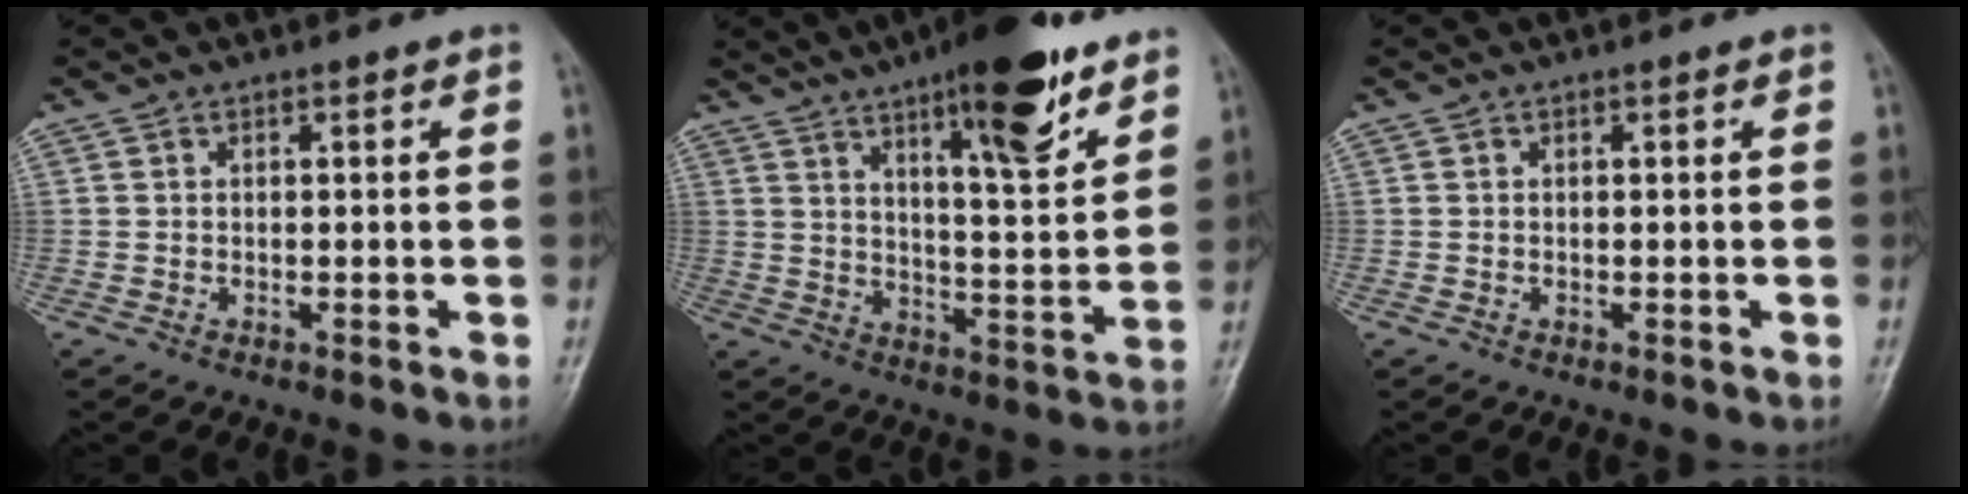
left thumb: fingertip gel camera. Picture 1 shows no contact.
{"total": 16.2, "force": [10.0, 4.1, 12.1], "torque": [-0.156, -0.054, 0.152]}
{"total": 0.0}